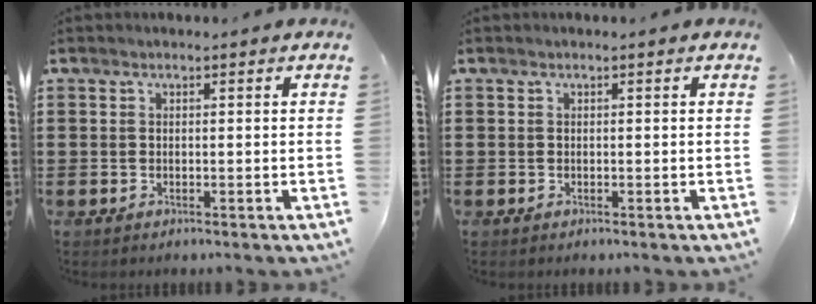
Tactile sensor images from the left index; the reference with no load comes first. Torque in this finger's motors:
{"motor_torque": [0.00, 0.00, 0.00, 0.00]}